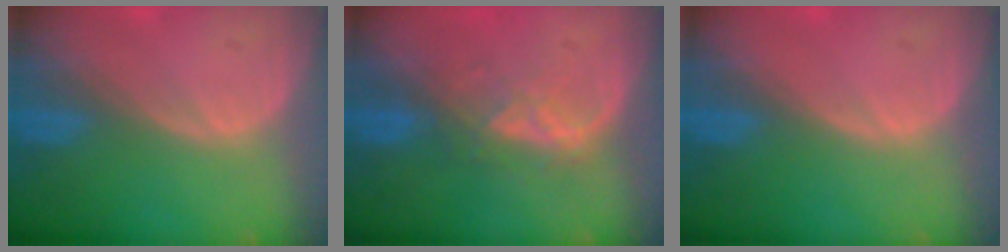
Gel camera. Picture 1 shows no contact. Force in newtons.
{"total": 3.8, "press": 3.8, "slide": 0.6}
{"total": 0.0}